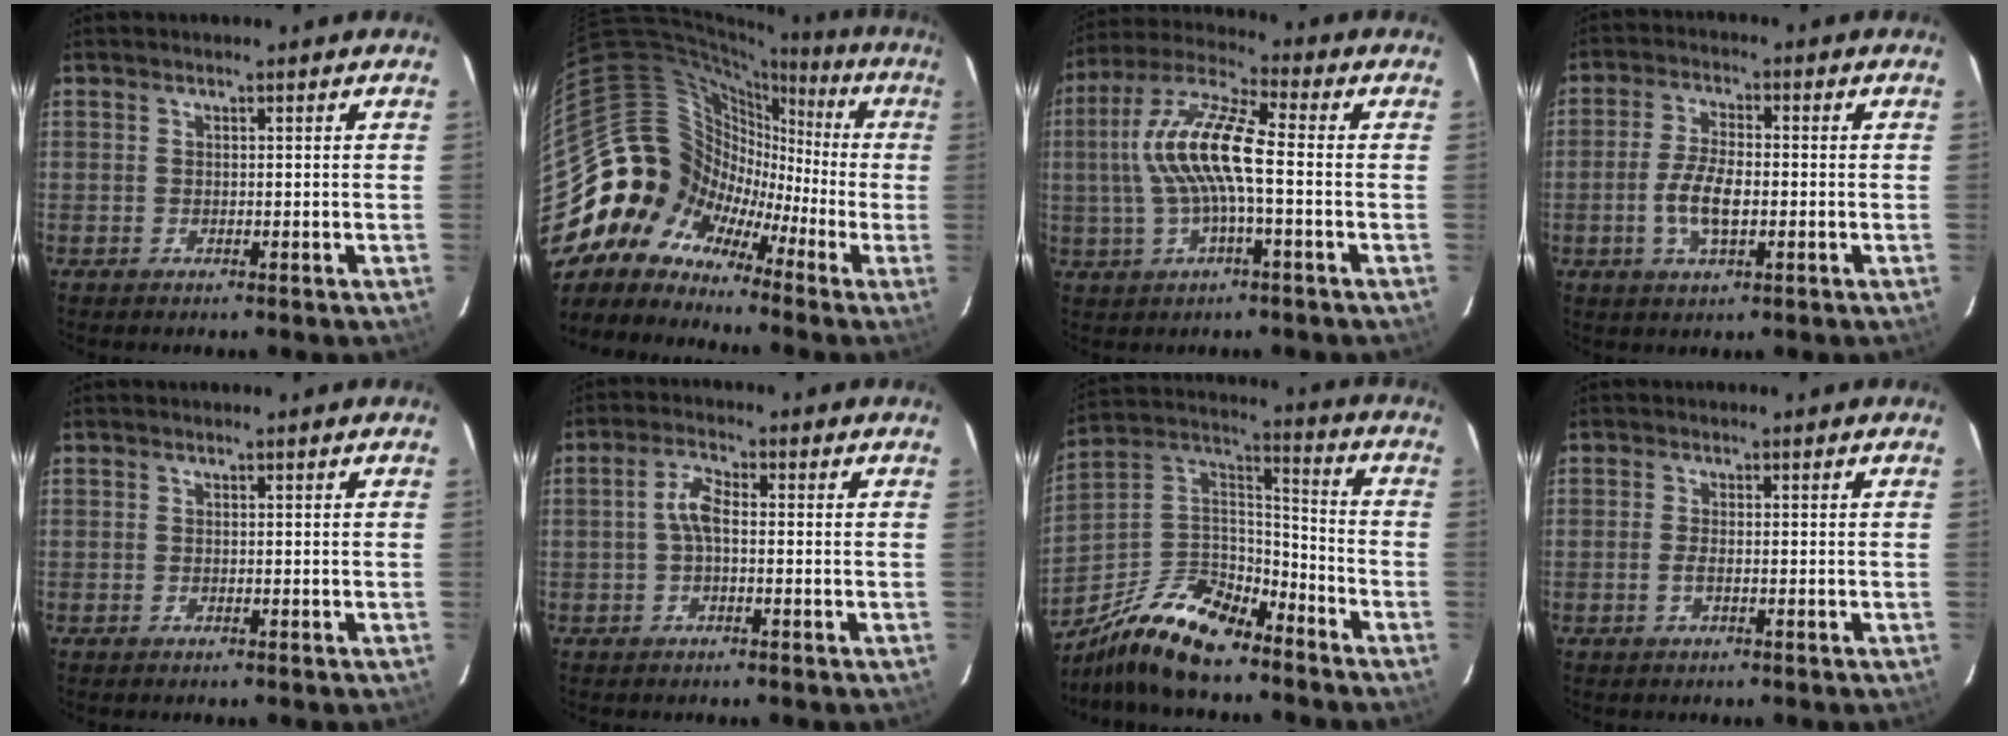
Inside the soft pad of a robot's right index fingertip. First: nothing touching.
{"total": 14.4, "force": [-7.0, 12.0, 3.7], "torque": [-0.087, 0.034, -0.147]}
{"total": 12.9, "force": [-0.4, 2.8, 12.6], "torque": [-0.252, 0.014, -0.011]}
{"total": 7.0, "force": [-1.6, 2.8, 6.2], "torque": [-0.126, -0.001, -0.030]}
{"total": 0.0}
{"total": 3.7, "force": [-0.4, 1.5, 3.4], "torque": [-0.072, 0.013, -0.008]}
{"total": 17.3, "force": [-13.6, 6.0, 8.9], "torque": [-0.200, 0.009, -0.253]}
{"total": 1.7, "force": [-0.6, 0.5, 1.5], "torque": [-0.034, -0.001, -0.011]}